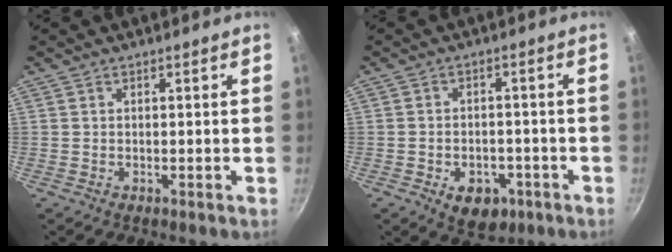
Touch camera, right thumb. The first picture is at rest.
{"total": 7.1, "force": [-3.3, 4.7, 4.2], "torque": [-0.044, 0.016, -0.041]}